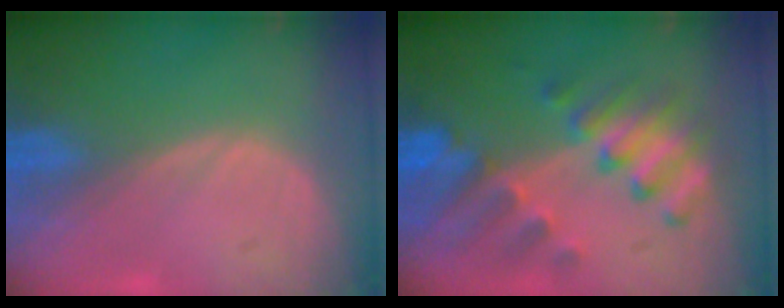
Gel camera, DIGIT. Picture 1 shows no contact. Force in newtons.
{"total": 8.9, "press": 8.3, "slide": 3.5}